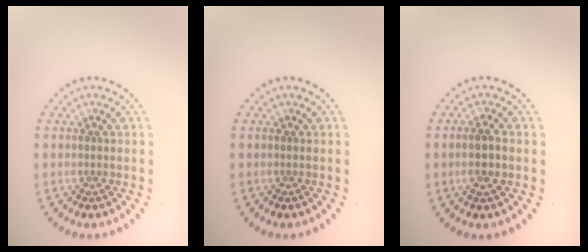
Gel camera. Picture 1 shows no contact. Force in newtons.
{"total": 0.0}
{"total": 2.1, "press": 2.0, "slide": 0.6}